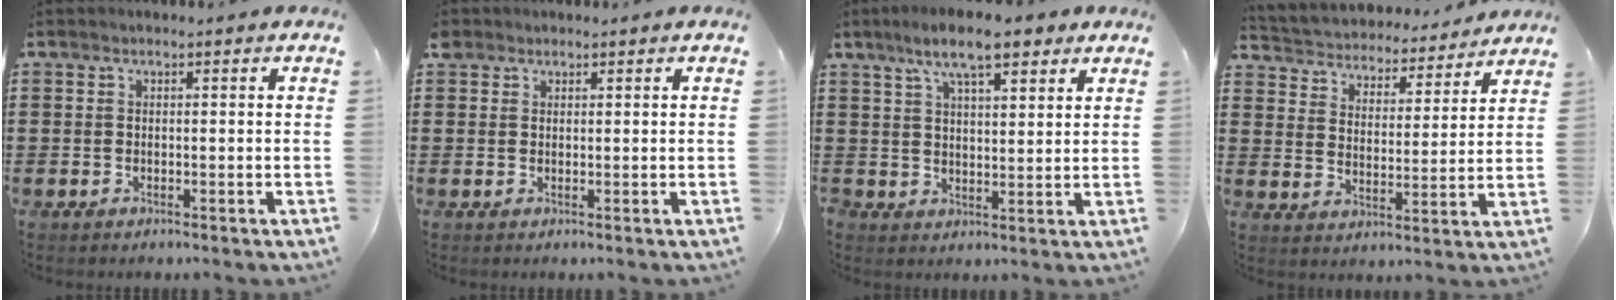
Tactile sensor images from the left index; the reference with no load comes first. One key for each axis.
{"total": 1.5, "fx": 1.1, "fy": 1.0, "fz": 0.2, "tx": -0.009, "ty": 0.006, "tz": 0.021}
{"total": 8.0, "fx": 5.7, "fy": 2.6, "fz": 5.0, "tx": -0.112, "ty": 0.005, "tz": 0.103}
{"total": 3.7, "fx": 3.7, "fy": 0.3, "fz": -0.3, "tx": -0.020, "ty": -0.035, "tz": 0.055}